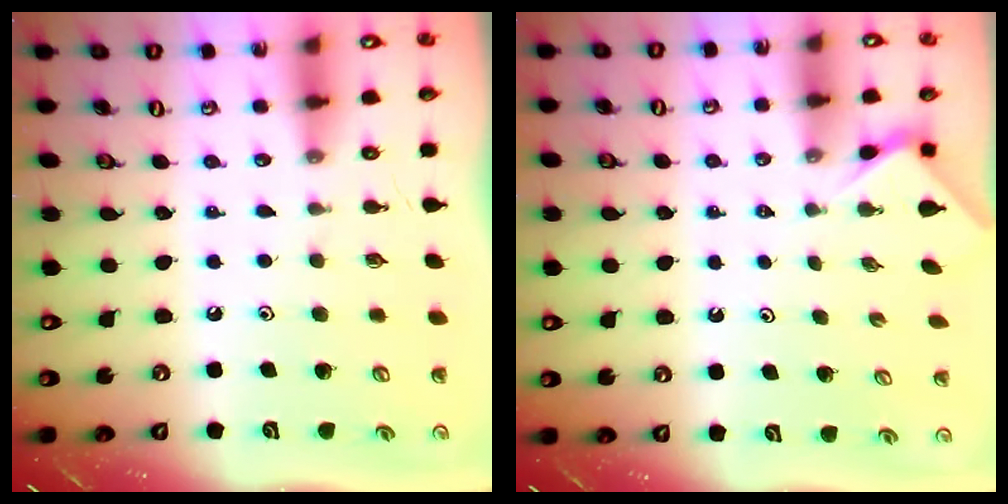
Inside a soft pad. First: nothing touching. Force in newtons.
{"total": 1.9, "press": 1.9, "slide": 0.3}